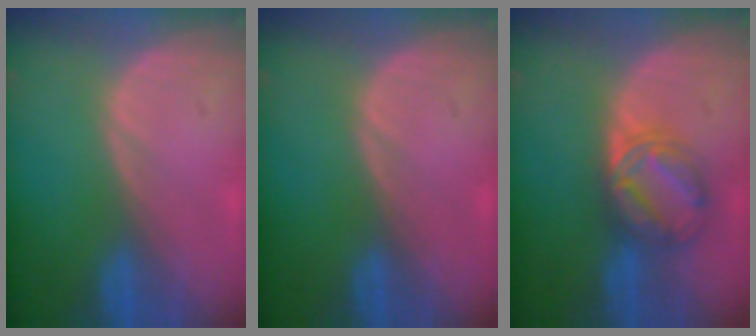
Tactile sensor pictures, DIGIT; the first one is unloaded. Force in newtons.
{"total": 0.0}
{"total": 6.4, "press": 6.4, "slide": 0.4}